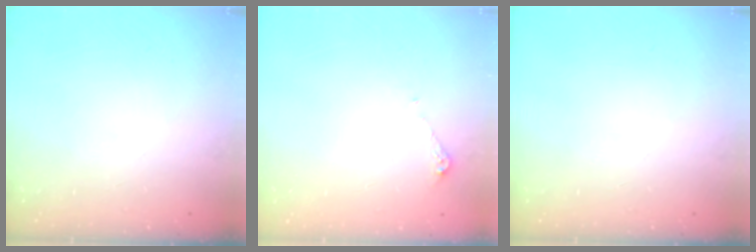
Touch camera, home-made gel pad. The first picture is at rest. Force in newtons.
{"total": 4.3, "press": 4.2, "slide": 0.5}
{"total": 0.0}